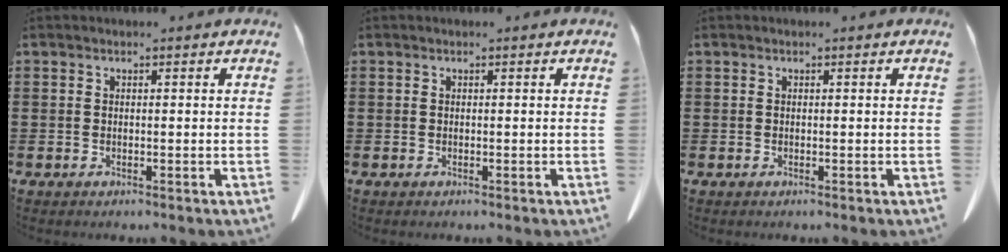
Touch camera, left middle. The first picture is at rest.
{"total": 0.0}
{"total": 0.0}